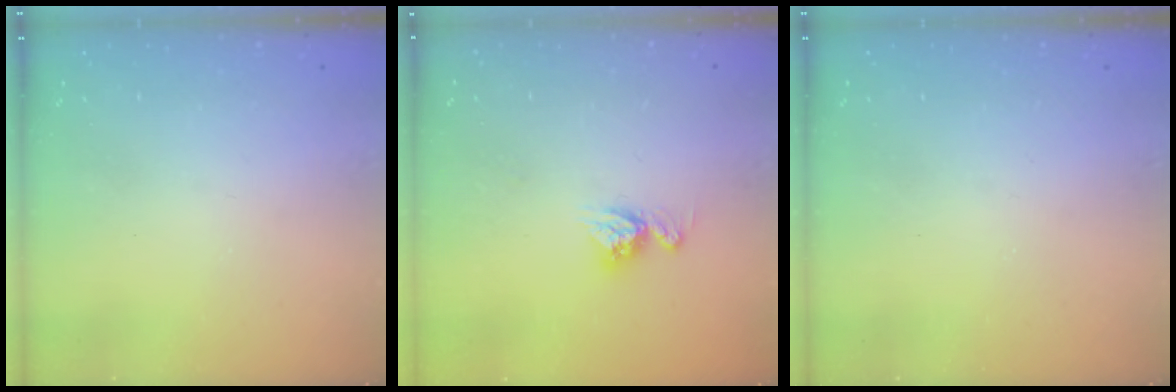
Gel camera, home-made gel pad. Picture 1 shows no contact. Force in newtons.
{"total": 8.4, "press": 8.4, "slide": 0.7}
{"total": 0.0}